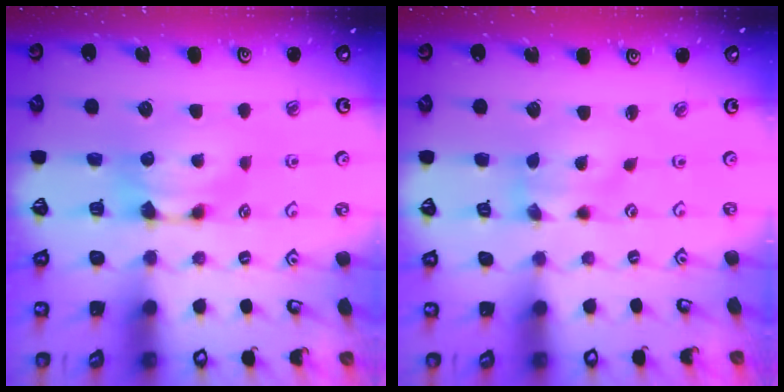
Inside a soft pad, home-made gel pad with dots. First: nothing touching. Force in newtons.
{"total": 1.3, "press": 0.3, "slide": 1.2}